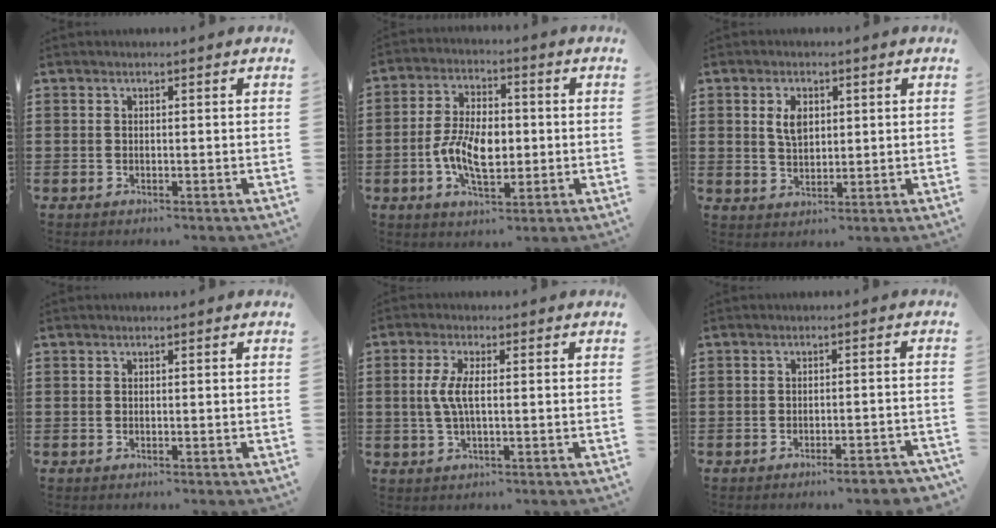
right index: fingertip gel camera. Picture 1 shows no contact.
{"total": 8.3, "force": [-1.4, 4.5, 6.9], "torque": [-0.156, 0.002, -0.034]}
{"total": 3.9, "force": [1.2, 2.3, 2.9], "torque": [-0.065, 0.011, 0.020]}
{"total": 0.0}
{"total": 4.3, "force": [0.0, 1.2, 4.2], "torque": [-0.099, -0.006, -0.008]}
{"total": 2.6, "force": [-2.1, 0.0, 1.4], "torque": [-0.023, -0.001, -0.040]}